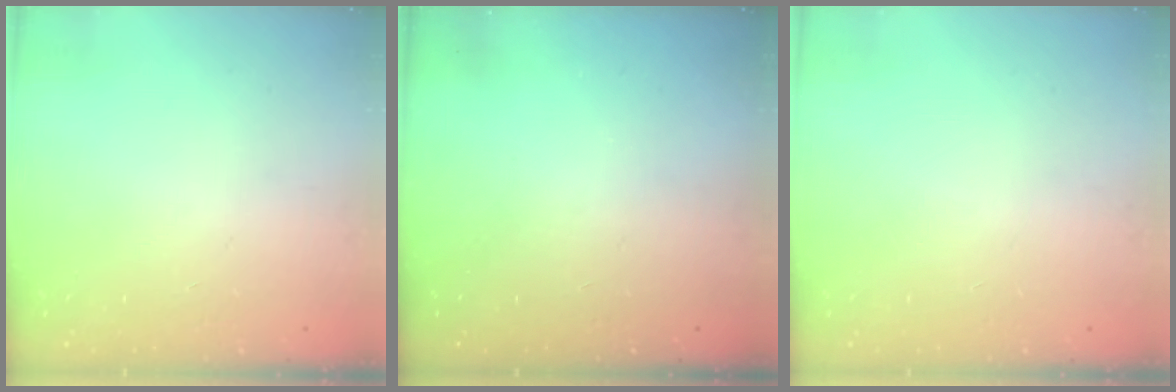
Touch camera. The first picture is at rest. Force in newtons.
{"total": 0.0}
{"total": 0.0}